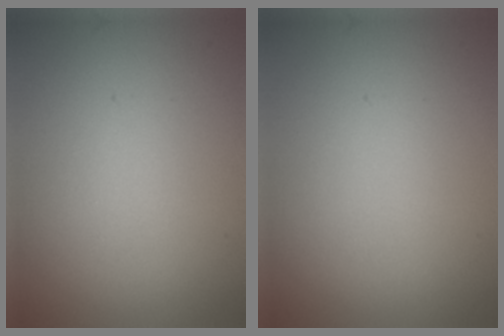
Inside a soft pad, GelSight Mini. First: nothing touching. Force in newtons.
{"total": 0.0}